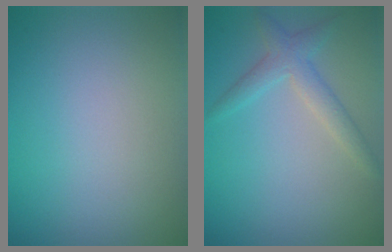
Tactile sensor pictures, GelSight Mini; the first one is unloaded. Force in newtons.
{"total": 2.4, "press": 2.4, "slide": 0.2}